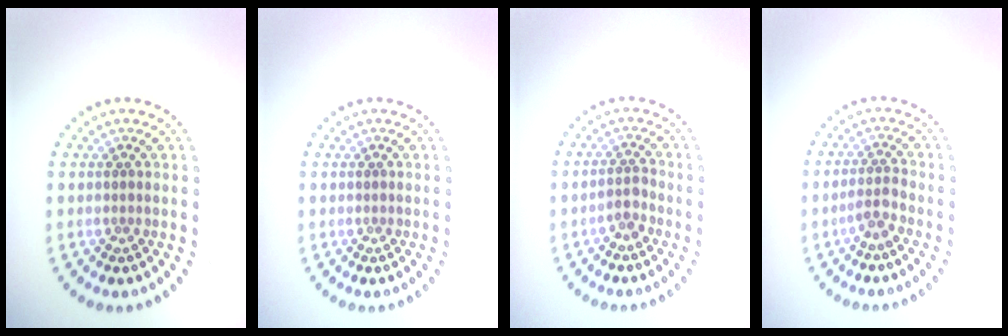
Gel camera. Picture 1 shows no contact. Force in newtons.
{"total": 0.0}
{"total": 1.6, "press": 1.2, "slide": 1.0}
{"total": 1.9, "press": 1.4, "slide": 1.3}